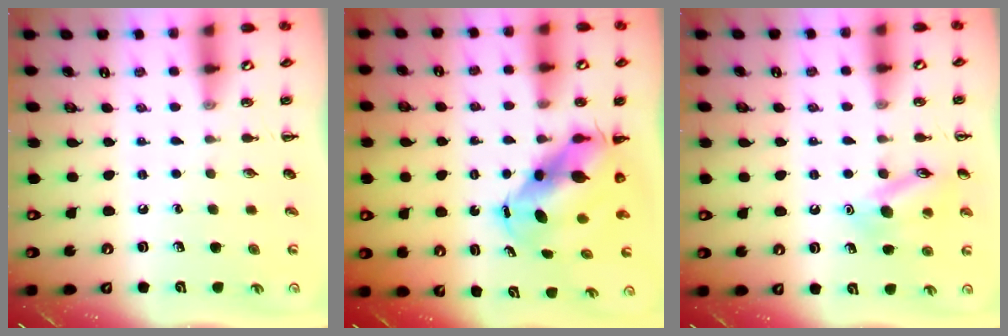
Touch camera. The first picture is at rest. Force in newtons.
{"total": 8.5, "press": 8.3, "slide": 2.0}
{"total": 12.5, "press": 12.5, "slide": 1.1}